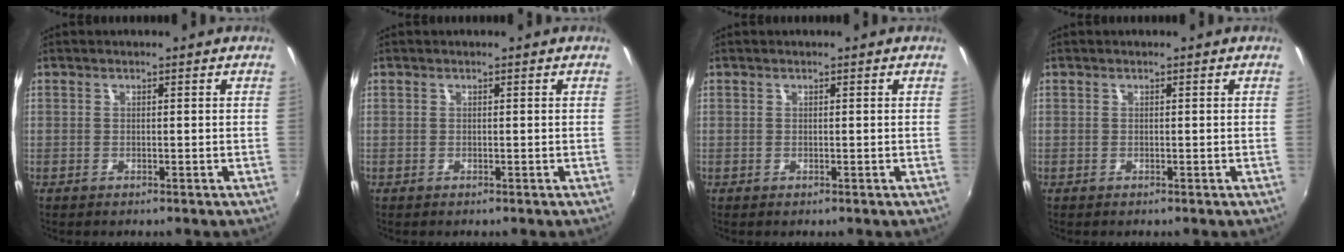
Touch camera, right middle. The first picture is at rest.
{"total": 0.0}
{"total": 0.0}
{"total": 0.0}